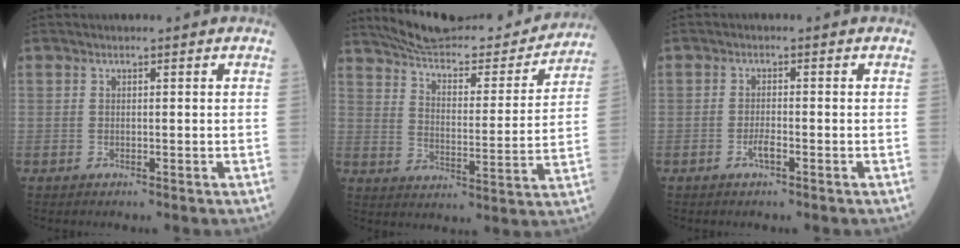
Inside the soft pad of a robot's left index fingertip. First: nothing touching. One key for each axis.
{"total": 21.7, "fx": 20.3, "fy": 3.7, "fz": 6.7, "tx": -0.101, "ty": -0.027, "tz": 0.277}
{"total": 1.9, "fx": -1.0, "fy": 0.3, "fz": 1.5, "tx": -0.032, "ty": 0.001, "tz": -0.019}